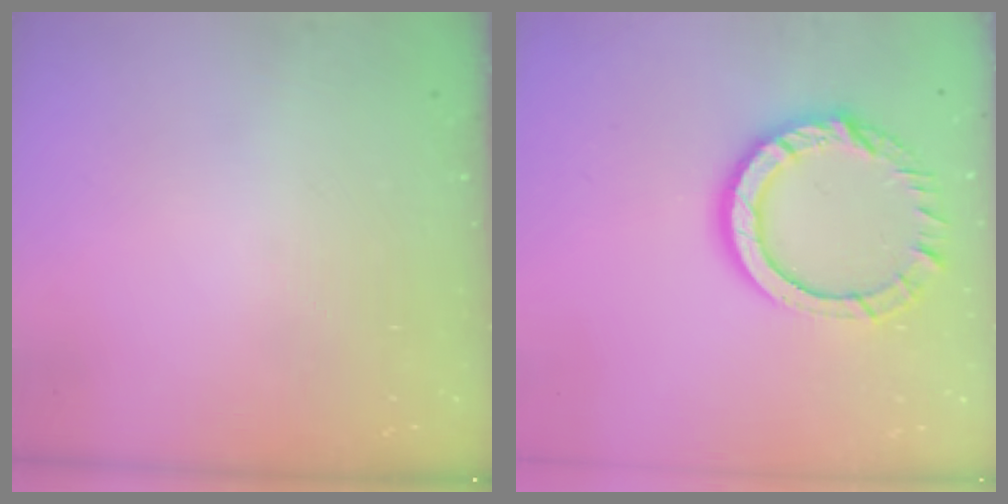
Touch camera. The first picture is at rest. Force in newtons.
{"total": 12.8, "press": 12.7, "slide": 1.4}